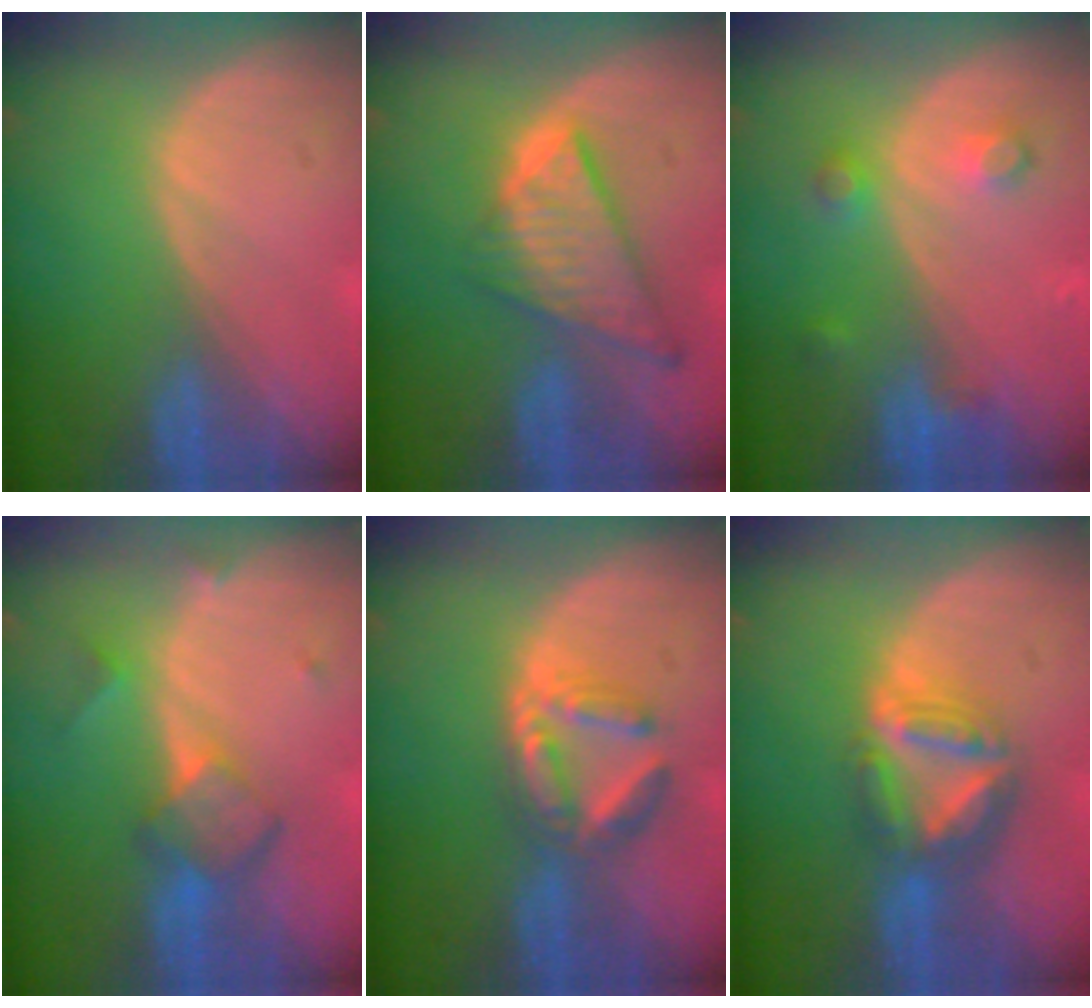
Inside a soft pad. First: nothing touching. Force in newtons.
{"total": 8.6, "press": 7.3, "slide": 4.5}
{"total": 3.7, "press": 3.4, "slide": 1.4}
{"total": 5.9, "press": 5.2, "slide": 2.9}
{"total": 5.9, "press": 5.6, "slide": 1.8}
{"total": 7.9, "press": 6.7, "slide": 4.1}